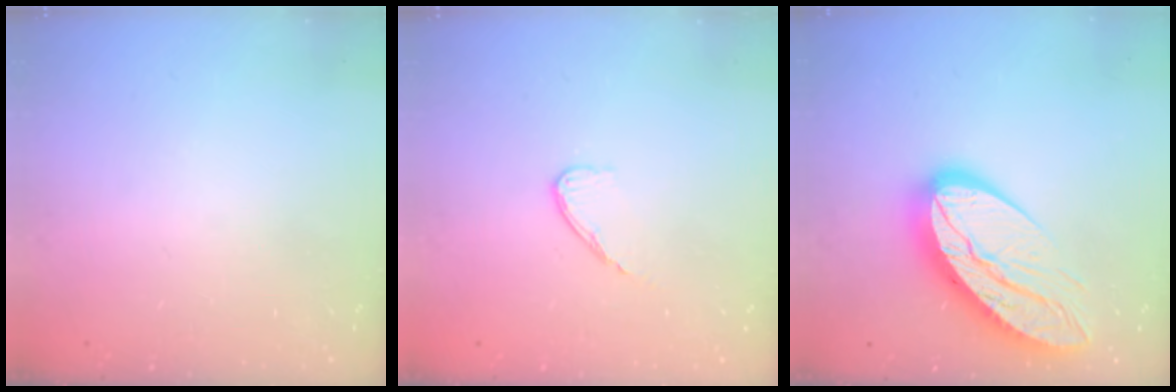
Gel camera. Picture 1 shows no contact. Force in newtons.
{"total": 6.6, "press": 6.6, "slide": 0.5}
{"total": 16.8, "press": 16.7, "slide": 1.5}